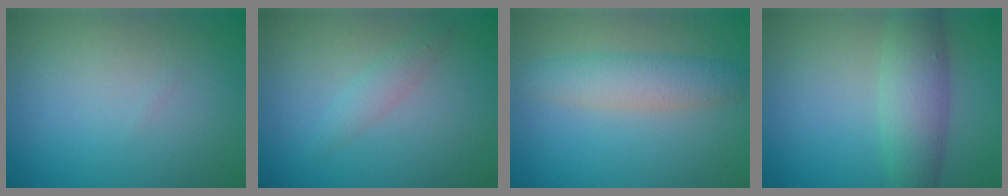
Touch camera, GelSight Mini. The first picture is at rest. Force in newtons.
{"total": 1.6, "press": 1.6, "slide": 0.0}
{"total": 3.6, "press": 3.6, "slide": 0.1}
{"total": 4.9, "press": 4.9, "slide": 0.1}